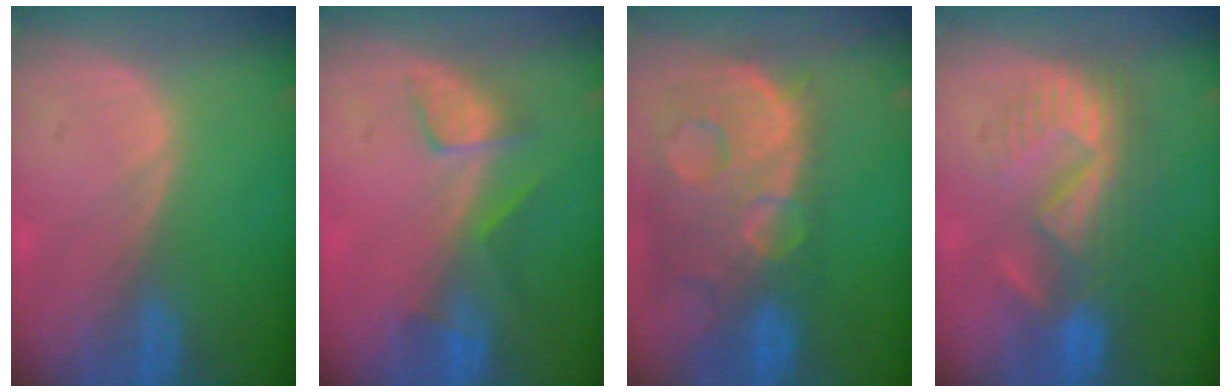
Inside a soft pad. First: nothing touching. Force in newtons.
{"total": 4.2, "press": 4.1, "slide": 1.3}
{"total": 13.9, "press": 11.3, "slide": 8.1}
{"total": 8.9, "press": 8.4, "slide": 2.9}